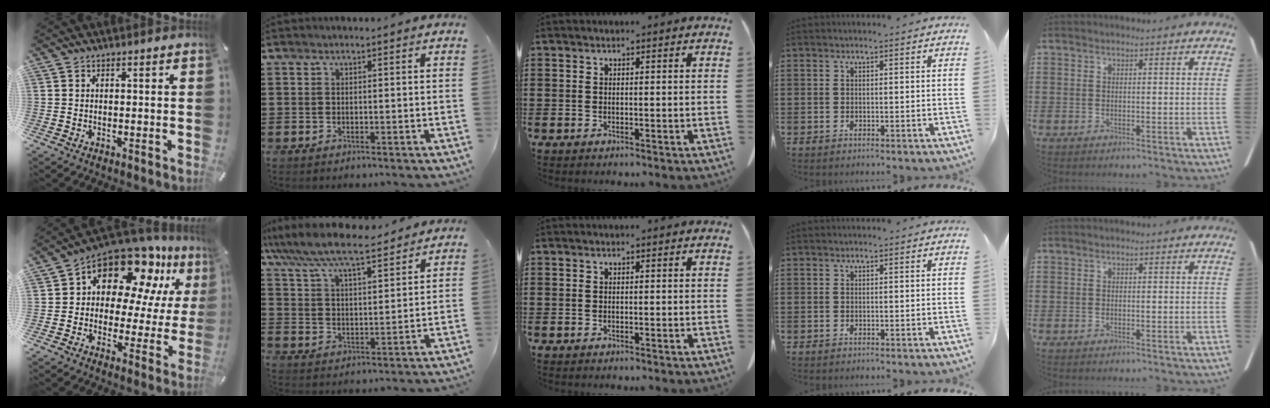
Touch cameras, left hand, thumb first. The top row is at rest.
{"thumb": {"total": 15.3, "force": [10.8, 8.4, 6.9], "torque": [-0.114, -0.092, 0.189]}, "index": {"total": 7.1, "force": [6.5, 0.3, 2.7], "torque": [-0.080, -0.036, 0.111]}}